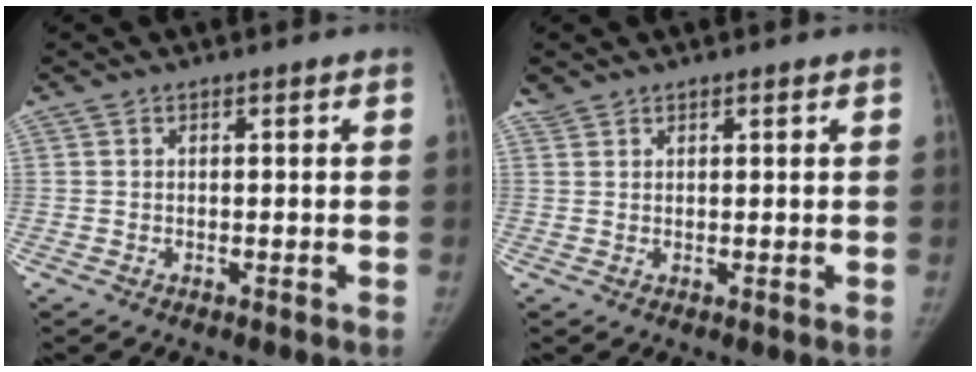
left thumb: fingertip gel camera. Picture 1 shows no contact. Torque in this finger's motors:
{"motor_torque": [-0.12, -0.19, -0.02, -0.09, -0.05]}